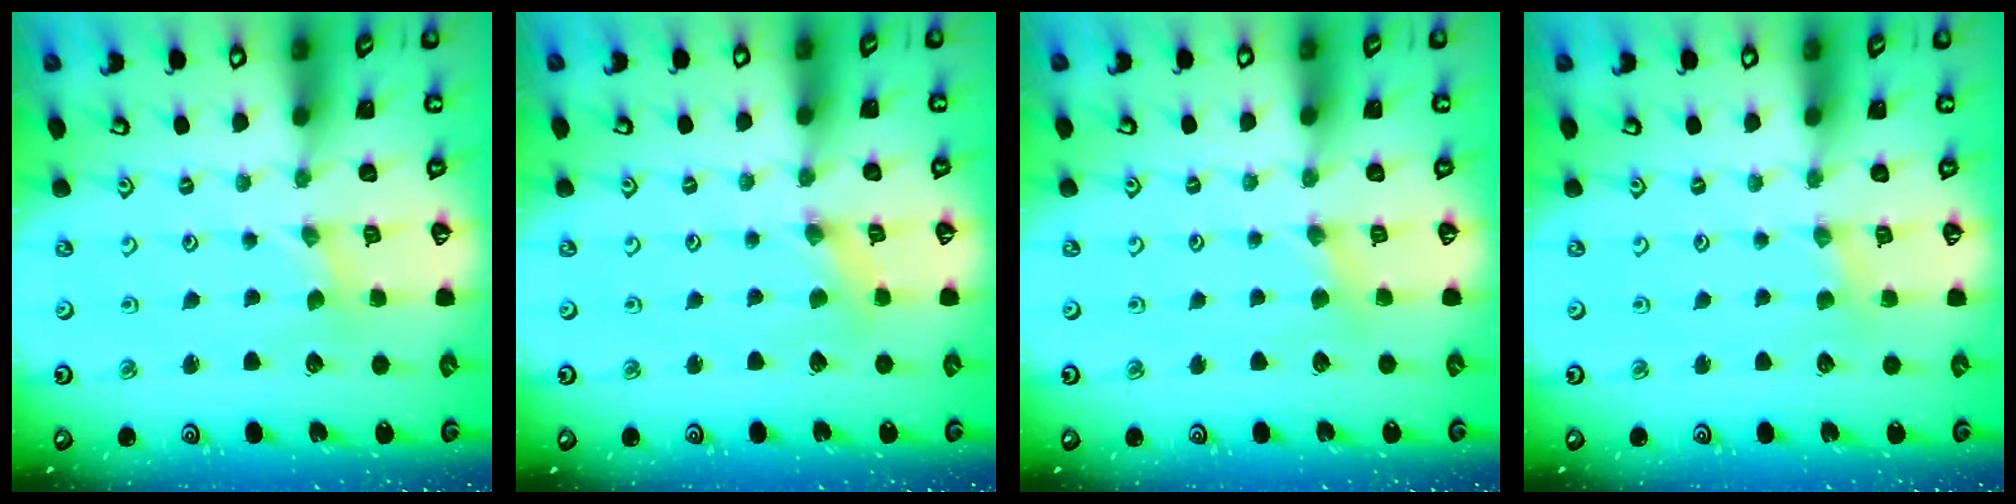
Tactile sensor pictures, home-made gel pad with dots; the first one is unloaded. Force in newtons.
{"total": 0.9, "press": 0.9, "slide": 0.2}
{"total": 2.8, "press": 2.8, "slide": 0.5}
{"total": 2.3, "press": 2.3, "slide": 0.3}